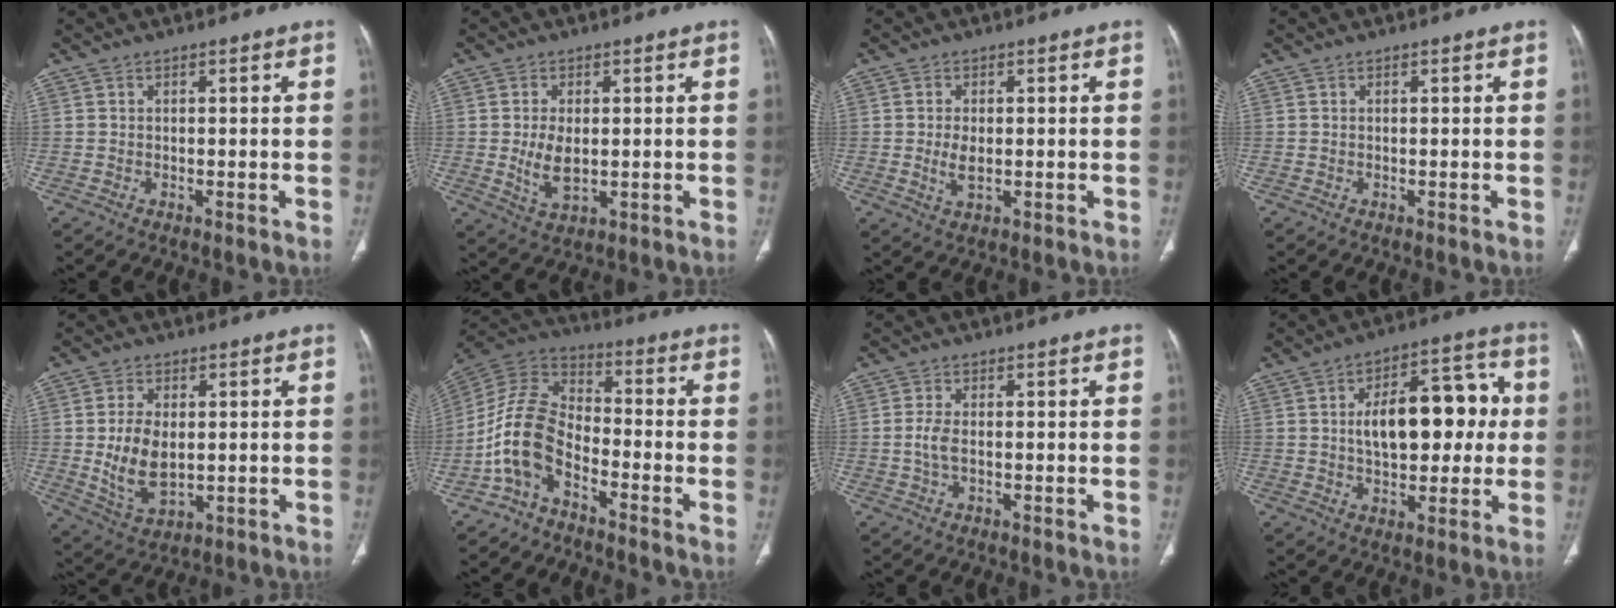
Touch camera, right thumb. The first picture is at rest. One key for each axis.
{"total": 6.4, "fx": -0.1, "fy": 3.7, "fz": 5.3, "tx": -0.099, "ty": -0.009, "tz": 0.008}
{"total": 3.8, "fx": -0.2, "fy": 2.2, "fz": 3.1, "tx": -0.060, "ty": -0.005, "tz": 0.000}
{"total": 0.0}
{"total": 10.0, "fx": 0.1, "fy": 6.0, "fz": 8.0, "tx": -0.146, "ty": -0.010, "tz": 0.017}
{"total": 11.8, "fx": -5.7, "fy": 6.8, "fz": 7.9, "tx": -0.153, "ty": 0.062, "tz": -0.126}
{"total": 2.7, "fx": -0.3, "fy": 1.2, "fz": 2.4, "tx": -0.064, "ty": 0.001, "tz": -0.006}
{"total": 16.5, "fx": 1.4, "fy": 9.1, "fz": 13.7, "tx": -0.168, "ty": 0.033, "tz": 0.022}